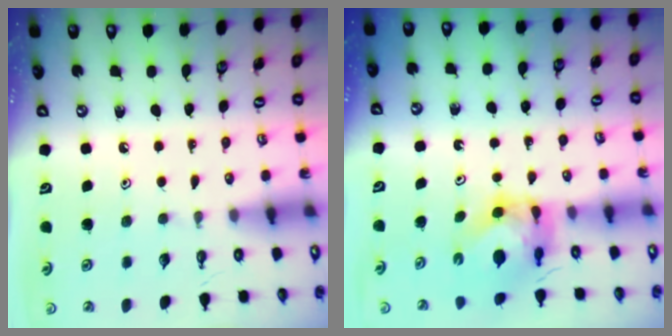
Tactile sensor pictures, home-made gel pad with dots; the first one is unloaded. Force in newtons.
{"total": 5.2, "press": 5.2, "slide": 0.4}